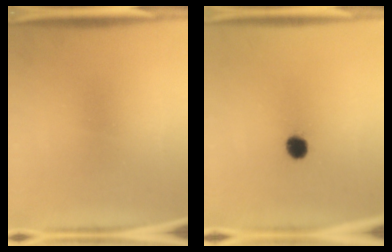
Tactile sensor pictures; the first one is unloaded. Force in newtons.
{"total": 4.2}